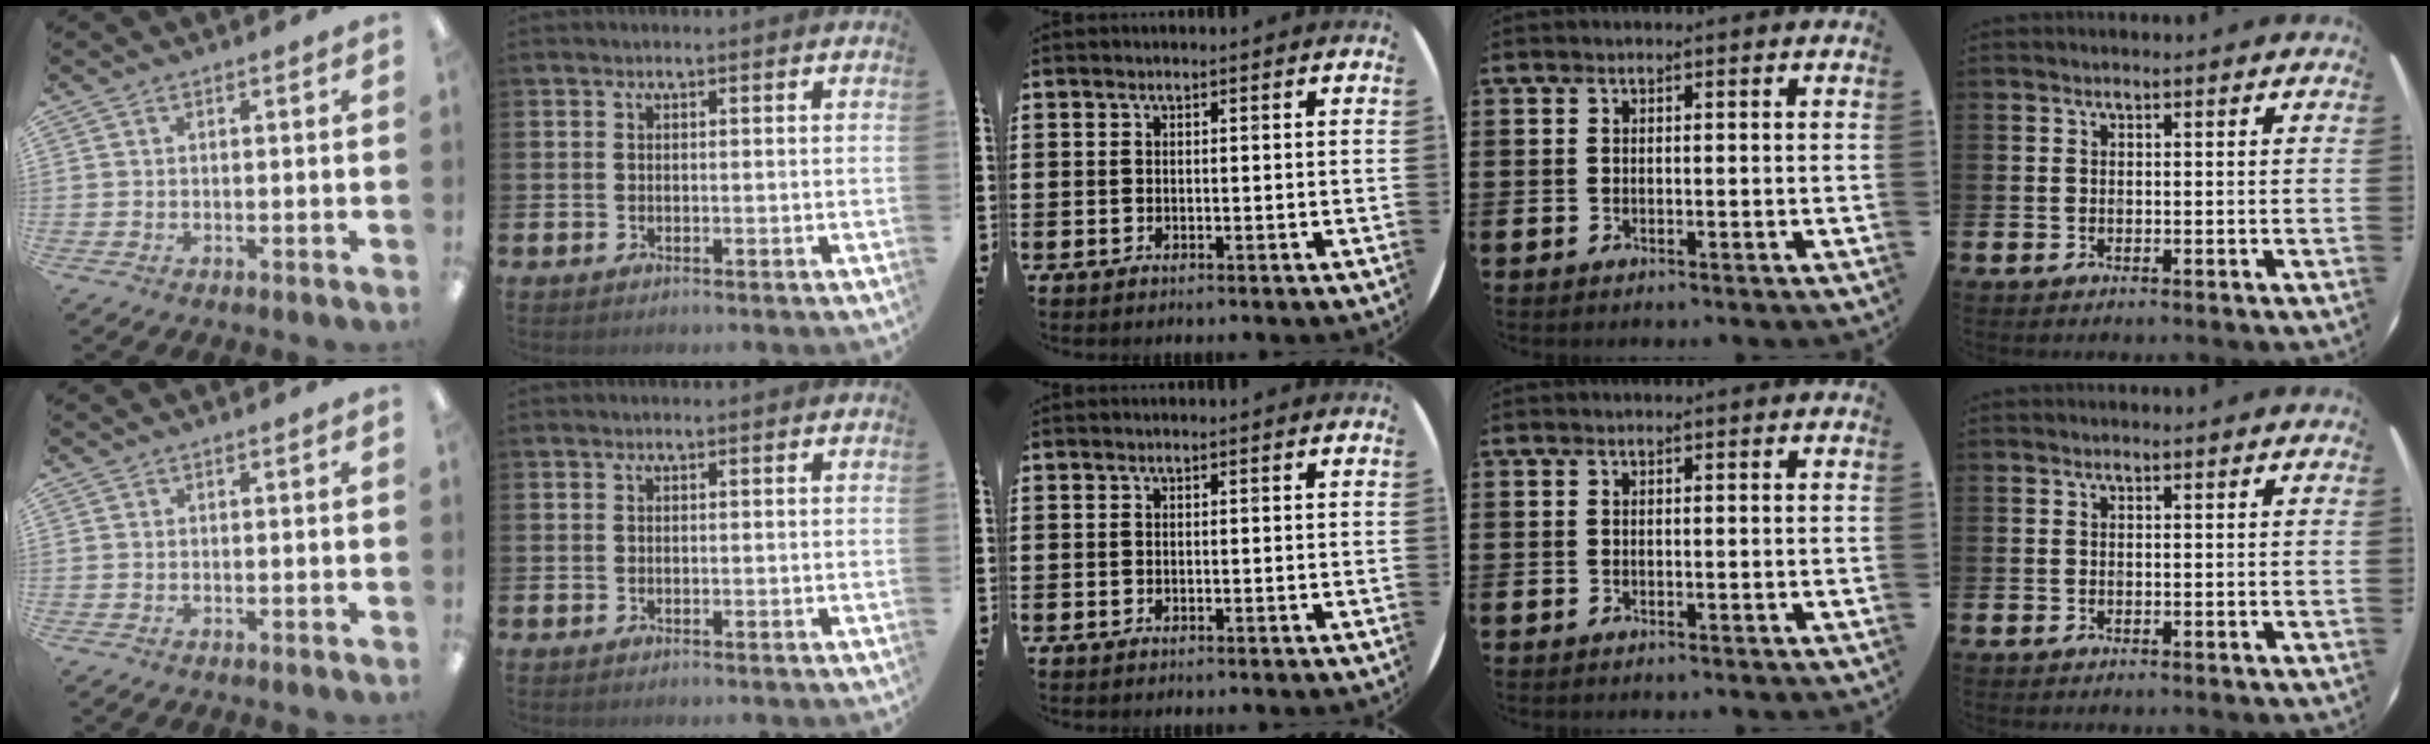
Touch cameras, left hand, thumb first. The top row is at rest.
{}